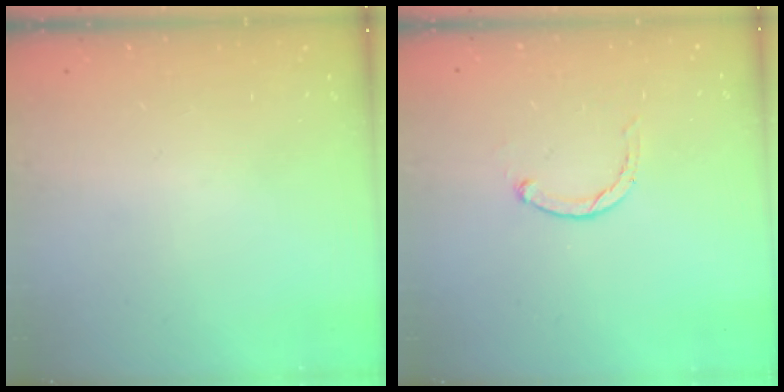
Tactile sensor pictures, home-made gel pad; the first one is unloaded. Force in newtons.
{"total": 0.6, "press": 0.6, "slide": 0.2}